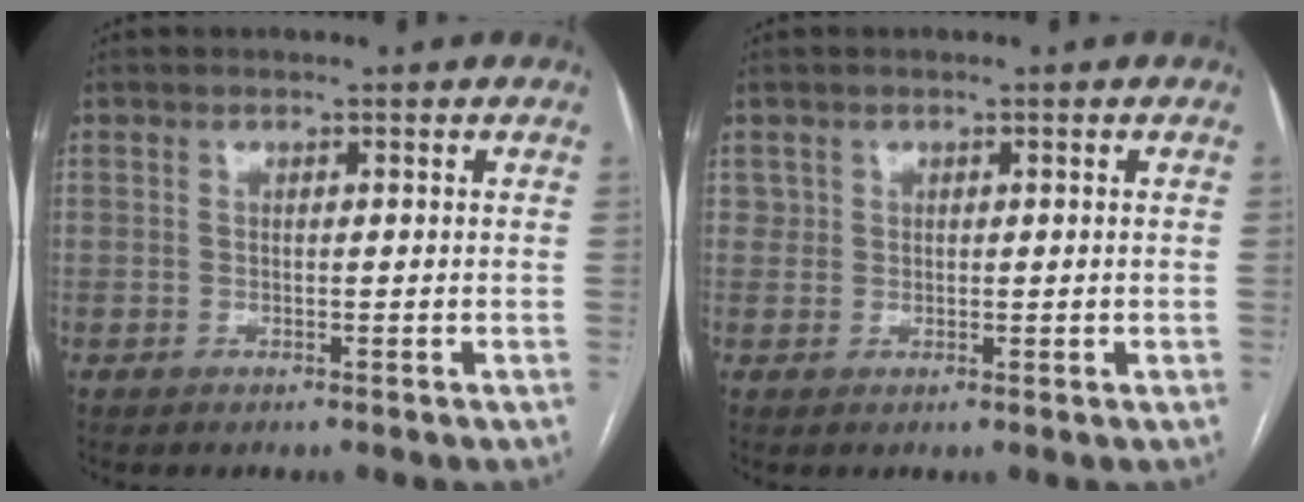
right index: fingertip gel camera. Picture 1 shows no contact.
{"total": 1.6, "force": [0.6, 1.4, 0.3], "torque": [0.001, 0.003, 0.011]}